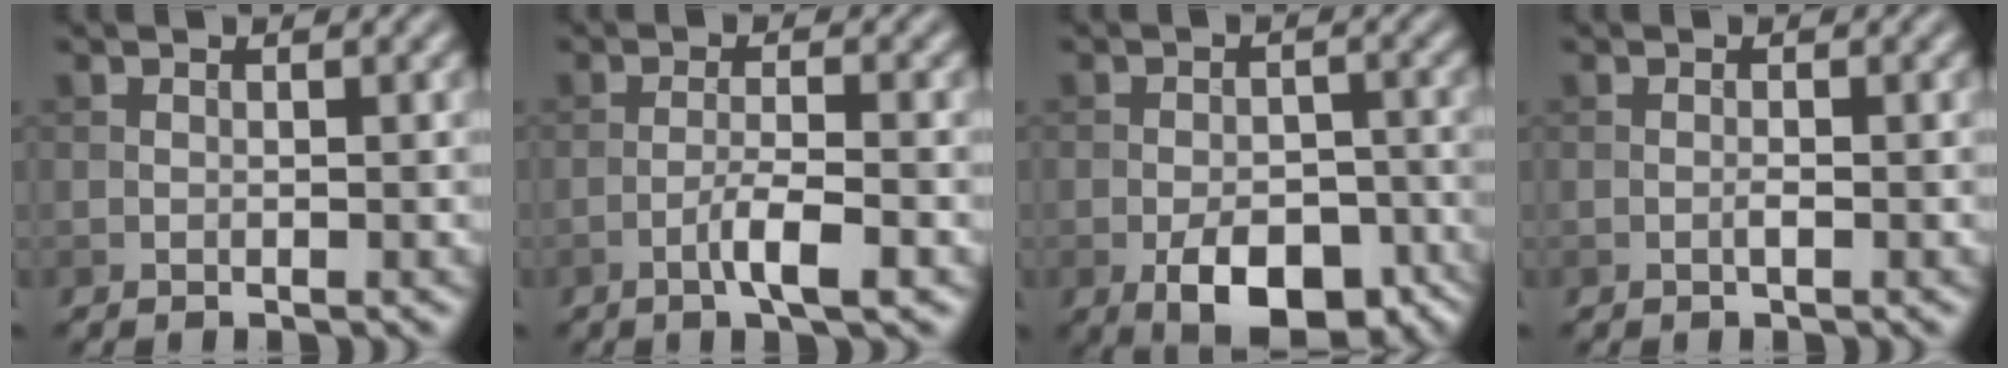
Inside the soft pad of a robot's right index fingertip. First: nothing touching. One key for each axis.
{"total": 3.4, "fx": -1.7, "fy": 0.5, "fz": 3.0, "tx": -0.056, "ty": 0.007, "tz": -0.035}
{"total": 8.4, "fx": -4.4, "fy": 4.3, "fz": 5.8, "tx": -0.087, "ty": -0.010, "tz": -0.062}
{"total": 0.6, "fx": -0.2, "fy": 0.1, "fz": 0.5, "tx": -0.012, "ty": 0.000, "tz": -0.006}